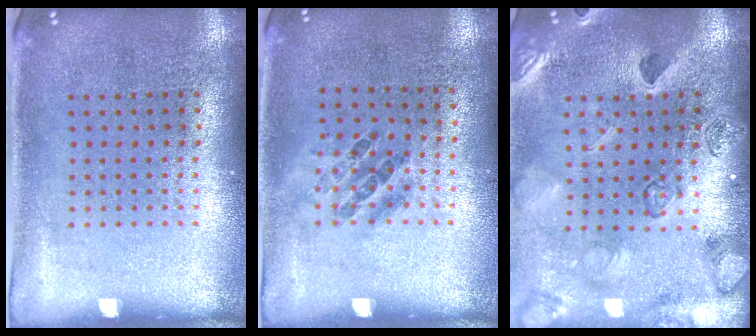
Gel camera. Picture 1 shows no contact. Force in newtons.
{"total": 1.0, "press": 0.7, "slide": 0.7}
{"total": 2.1, "press": 2.1, "slide": 0.3}